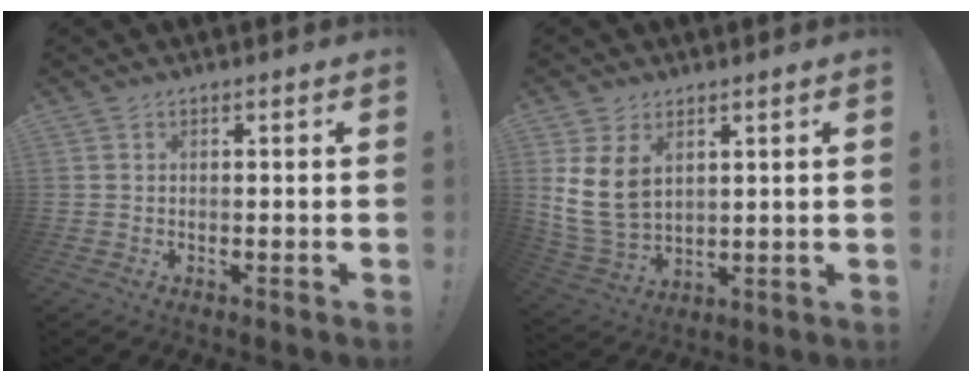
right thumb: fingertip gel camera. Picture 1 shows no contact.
{"total": 10.9, "force": [3.5, 7.5, 7.1], "torque": [-0.148, -0.015, 0.071]}